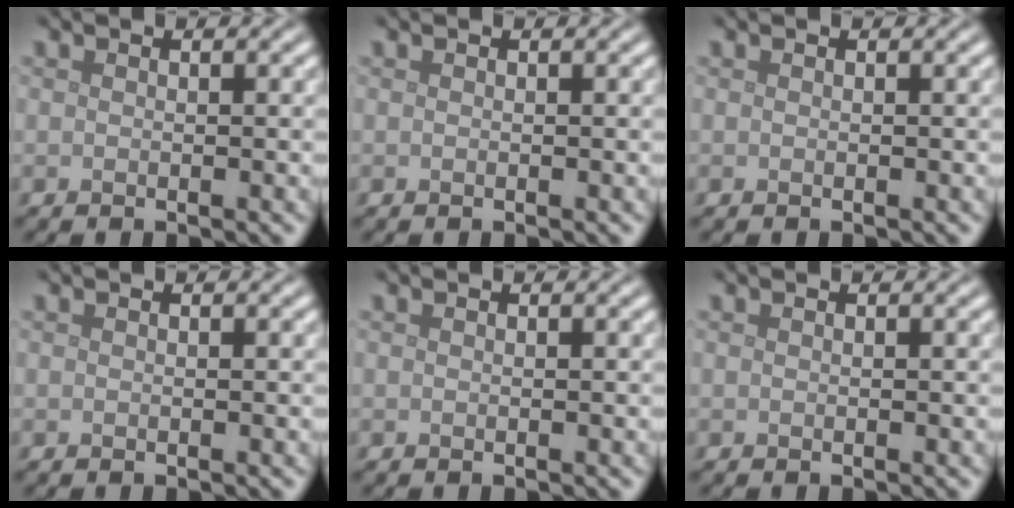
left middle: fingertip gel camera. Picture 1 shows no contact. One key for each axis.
{"total": 0.0}
{"total": 0.0}
{"total": 0.0}
{"total": 0.0}
{"total": 0.0}